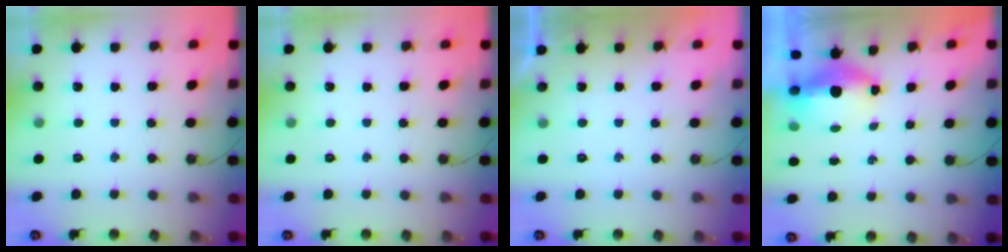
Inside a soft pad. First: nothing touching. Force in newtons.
{"total": 0.0}
{"total": 0.0}
{"total": 14.0, "press": 6.9, "slide": 12.2}